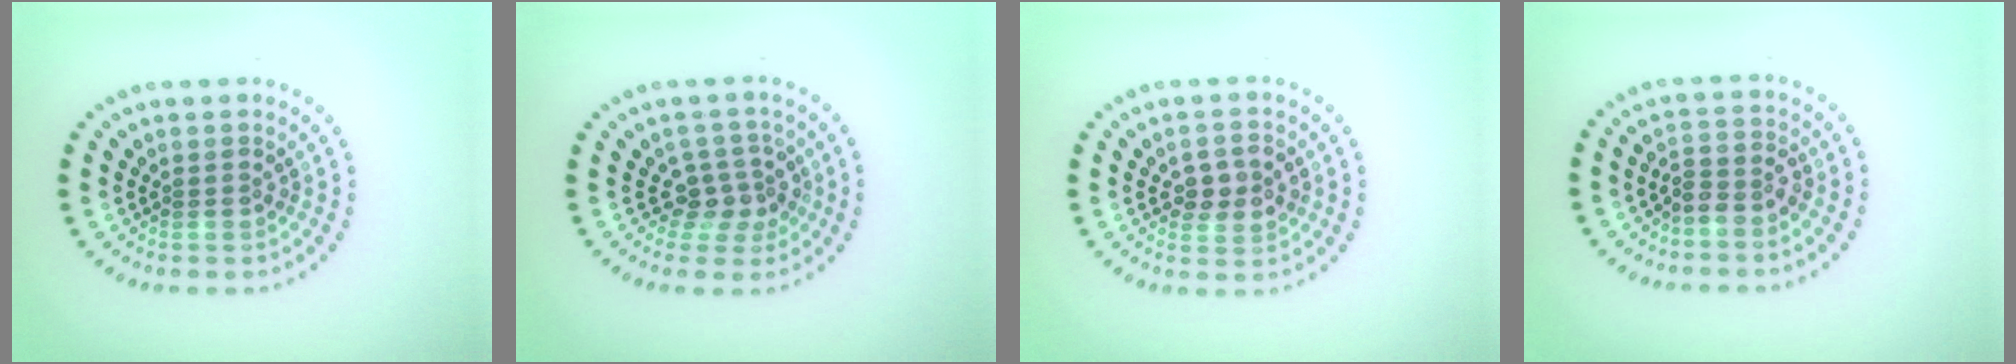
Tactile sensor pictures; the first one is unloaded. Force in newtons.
{"total": 2.8, "press": 2.1, "slide": 1.9}
{"total": 2.8, "press": 2.8, "slide": 0.1}
{"total": 2.2, "press": 1.7, "slide": 1.4}